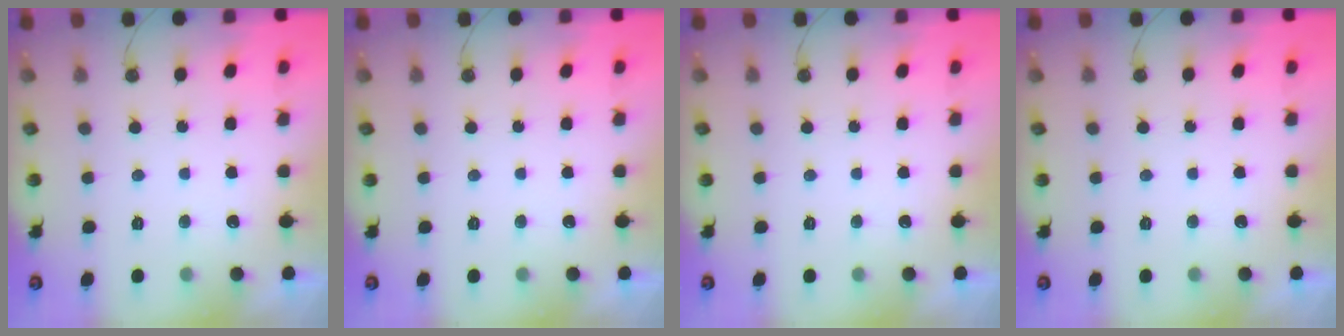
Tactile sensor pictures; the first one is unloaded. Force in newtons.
{"total": 0.0}
{"total": 0.0}
{"total": 0.0}